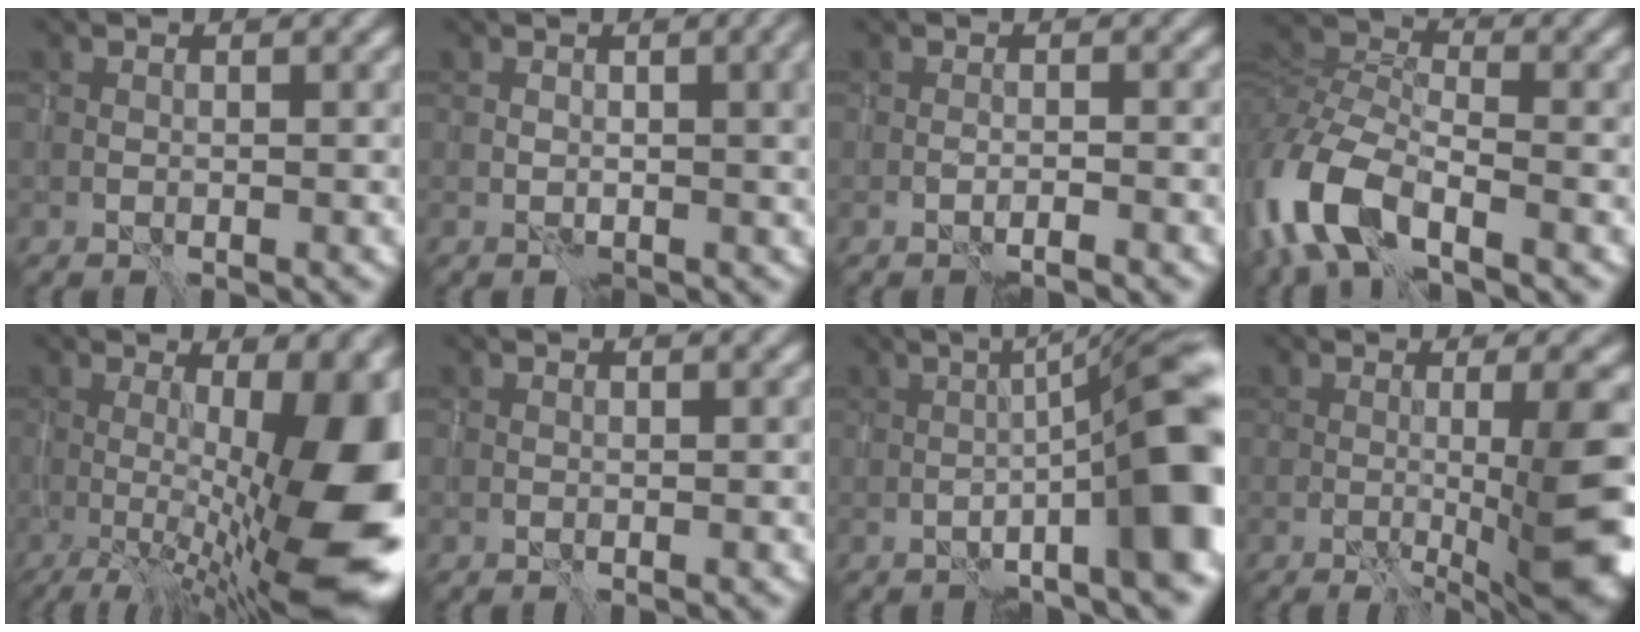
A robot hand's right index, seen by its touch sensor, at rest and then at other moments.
{"total": 3.8, "force": [0.8, 1.4, 3.5], "torque": [-0.035, 0.010, 0.013]}
{"total": 1.1, "force": [-0.9, 0.0, 0.6], "torque": [-0.008, 0.002, -0.020]}
{"total": 9.4, "force": [-4.7, 4.7, 6.7], "torque": [-0.154, -0.005, -0.101]}
{"total": 17.4, "force": [-2.0, 5.0, 16.5], "torque": [-0.209, 0.002, -0.023]}
{"total": 0.0}
{"total": 12.9, "force": [-1.9, 2.4, 12.5], "torque": [-0.141, 0.025, -0.034]}
{"total": 10.1, "force": [-1.2, 2.3, 9.7], "torque": [-0.115, -0.006, -0.013]}